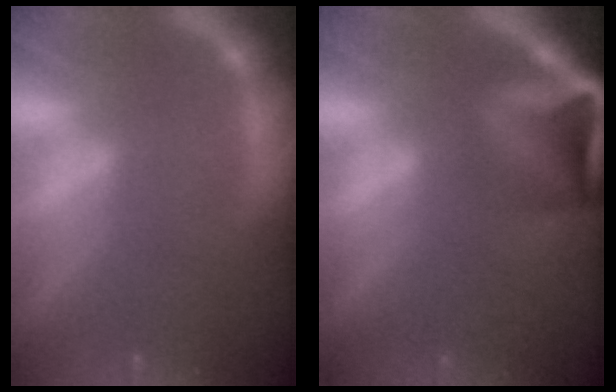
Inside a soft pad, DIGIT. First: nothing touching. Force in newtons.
{"total": 8.1}